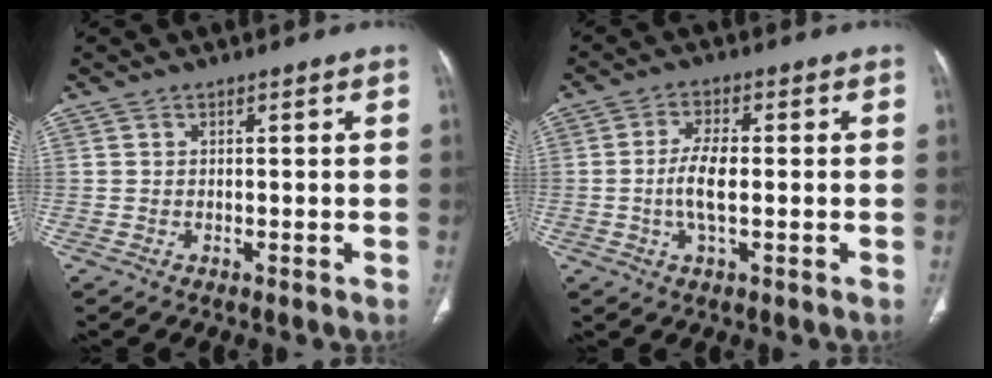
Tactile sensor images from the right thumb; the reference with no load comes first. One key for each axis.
{"total": 6.1, "fx": -0.6, "fy": 2.3, "fz": 5.6, "tx": -0.120, "ty": 0.004, "tz": -0.014}